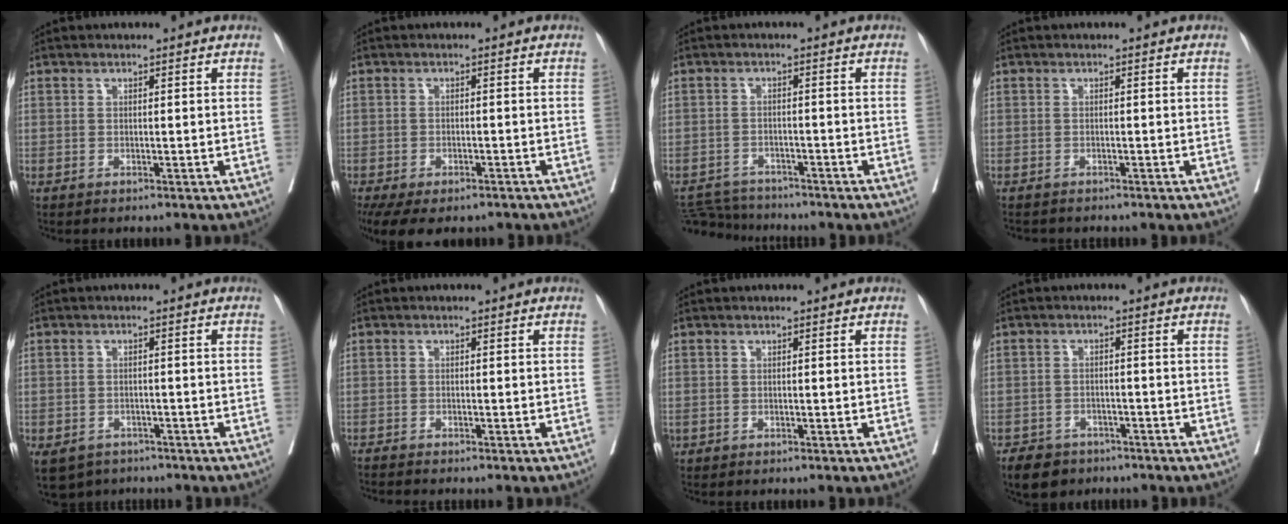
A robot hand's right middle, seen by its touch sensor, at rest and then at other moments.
{"total": 13.3, "force": [-9.5, 6.0, 7.1], "torque": [-0.180, -0.018, -0.126]}
{"total": 6.4, "force": [-6.3, 0.7, 0.2], "torque": [-0.003, -0.003, -0.108]}
{"total": 4.2, "force": [-3.7, 1.1, 1.5], "torque": [-0.025, -0.005, -0.053]}
{"total": 9.2, "force": [-6.2, 6.1, 3.0], "torque": [-0.084, -0.012, -0.084]}
{"total": 2.1, "force": [-2.0, -0.4, 0.5], "torque": [-0.013, -0.006, -0.038]}
{"total": 0.0}
{"total": 5.4, "force": [-4.1, 3.2, 1.3], "torque": [-0.023, 0.002, -0.067]}